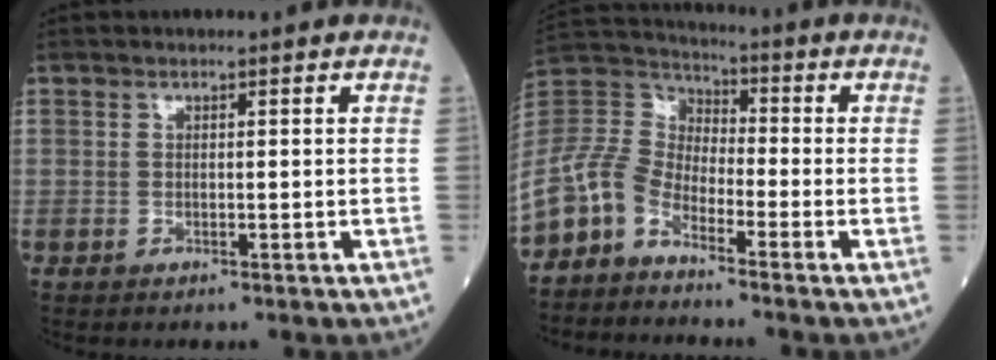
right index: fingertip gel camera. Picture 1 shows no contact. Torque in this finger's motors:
{"motor_torque": [2.07, -0.07, 0.68, 0.18]}